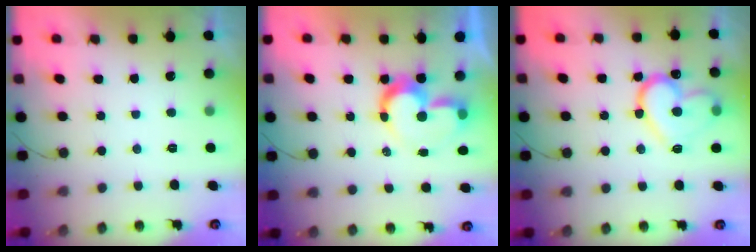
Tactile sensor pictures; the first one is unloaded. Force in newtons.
{"total": 10.5, "press": 10.4, "slide": 0.9}
{"total": 15.7, "press": 15.6, "slide": 1.8}